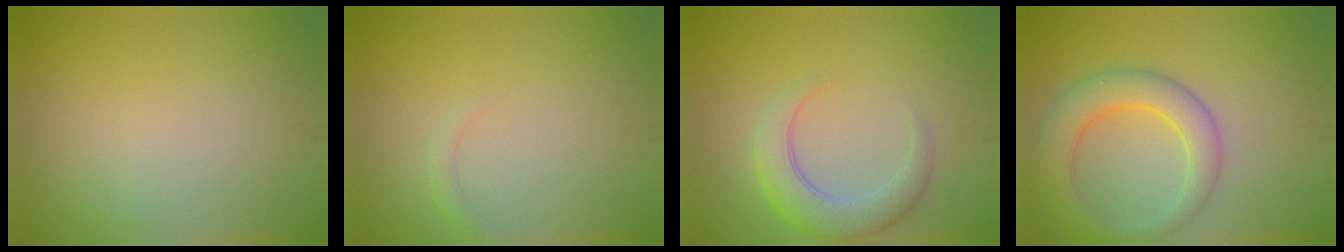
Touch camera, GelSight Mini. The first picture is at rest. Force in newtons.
{"total": 0.8, "press": 0.8, "slide": 0.1}
{"total": 5.4, "press": 5.4, "slide": 0.1}
{"total": 5.5, "press": 5.5, "slide": 0.1}